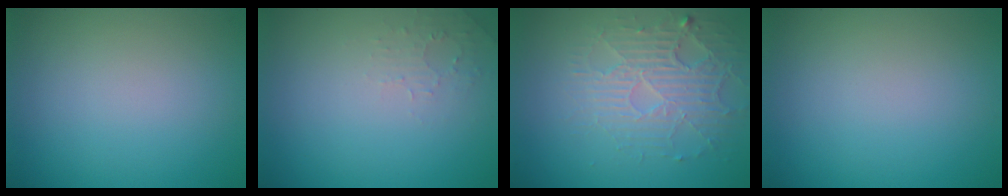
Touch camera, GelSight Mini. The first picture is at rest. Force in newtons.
{"total": 1.3, "press": 1.2, "slide": 0.3}
{"total": 3.8, "press": 3.5, "slide": 1.6}
{"total": 0.0}